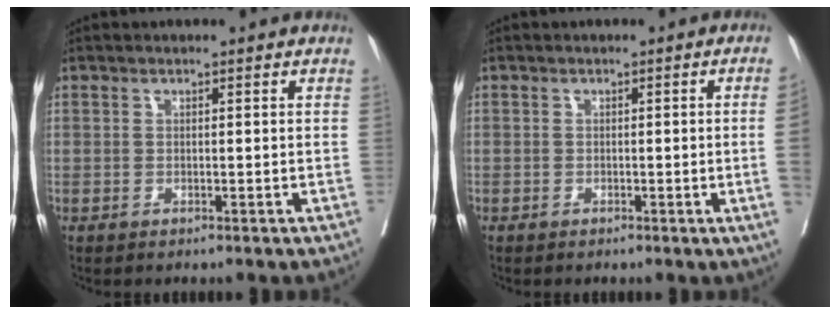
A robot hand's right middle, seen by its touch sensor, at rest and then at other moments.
{"total": 2.6, "force": [-0.4, -0.9, 2.4], "torque": [-0.030, -0.003, -0.005]}